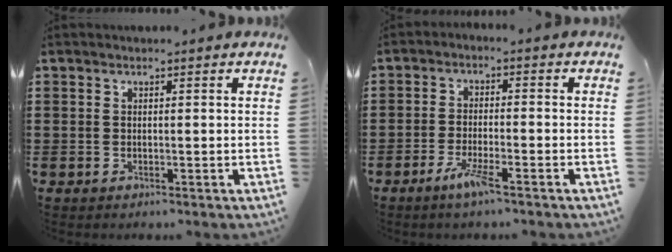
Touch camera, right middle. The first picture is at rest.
{"total": 3.8, "force": [-2.1, -0.1, 3.1], "torque": [-0.064, -0.013, -0.039]}